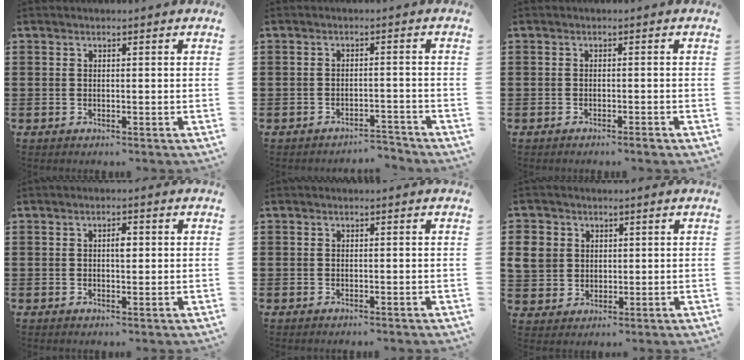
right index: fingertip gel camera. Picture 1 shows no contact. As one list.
[{"total": 2.8, "force": [-2.8, 0.0, 0.4], "torque": [-0.012, 0.001, -0.058]}, {"total": 0.9, "force": [-0.7, -0.2, 0.6], "torque": [-0.011, -0.003, -0.014]}, {"total": 1.9, "force": [0.2, 0.7, 1.8], "torque": [-0.027, 0.001, 0.000]}, {"total": 0.0}, {"total": 5.1, "force": [1.3, 4.6, 1.8], "torque": [-0.067, 0.009, 0.021]}]